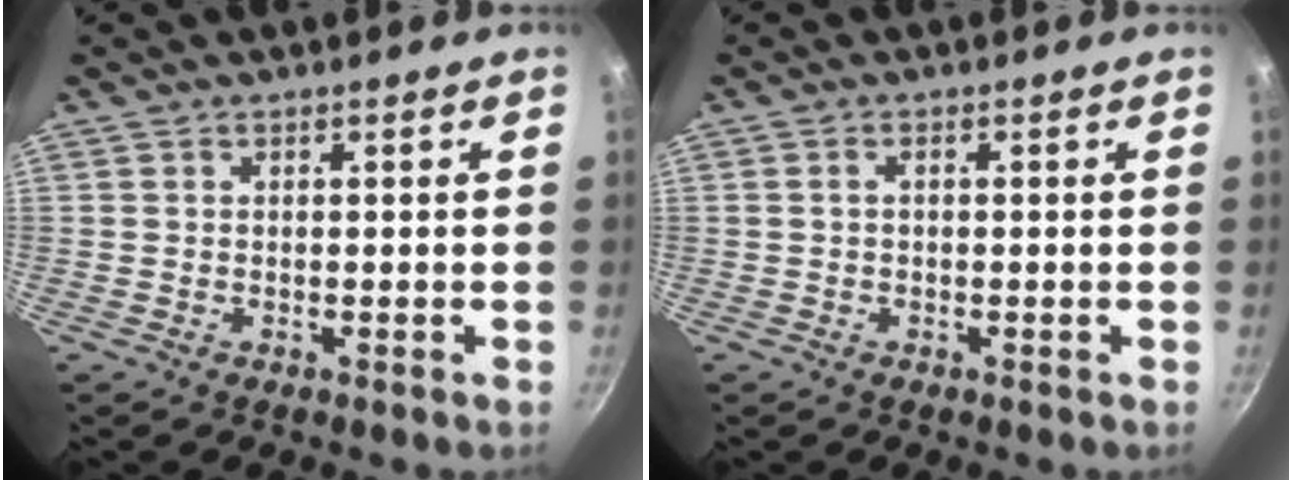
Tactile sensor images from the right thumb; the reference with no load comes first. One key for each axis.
{"total": 1.0, "fx": -0.1, "fy": 0.6, "fz": 0.9, "tx": -0.020, "ty": 0.008, "tz": -0.001}